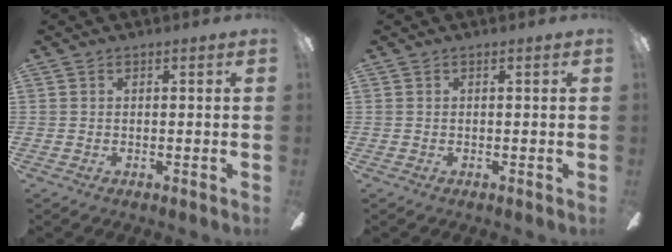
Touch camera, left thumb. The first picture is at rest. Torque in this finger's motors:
{"motor_torque": [0.00, 0.00, 0.02, -0.02, 0.00]}